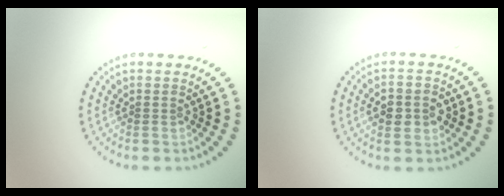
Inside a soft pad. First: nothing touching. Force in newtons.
{"total": 3.8, "press": 3.8, "slide": 0.1}